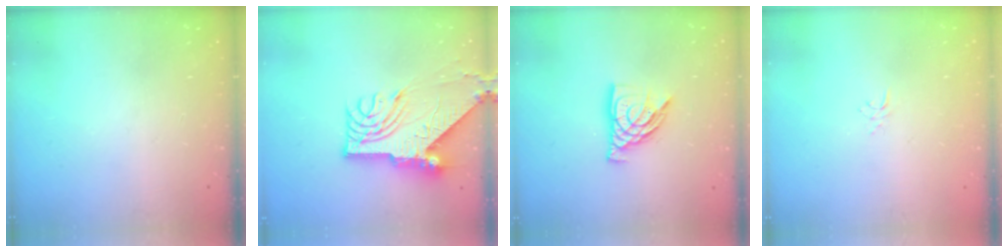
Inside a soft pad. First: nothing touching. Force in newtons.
{"total": 12.0, "press": 11.9, "slide": 1.4}
{"total": 12.2, "press": 12.1, "slide": 1.2}
{"total": 2.9, "press": 2.9, "slide": 0.3}